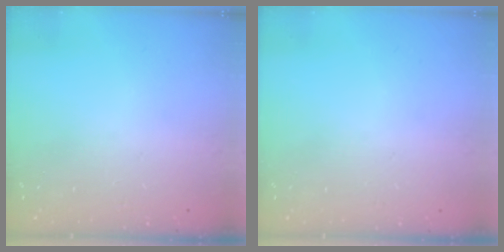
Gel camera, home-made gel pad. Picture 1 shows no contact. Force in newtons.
{"total": 0.0}